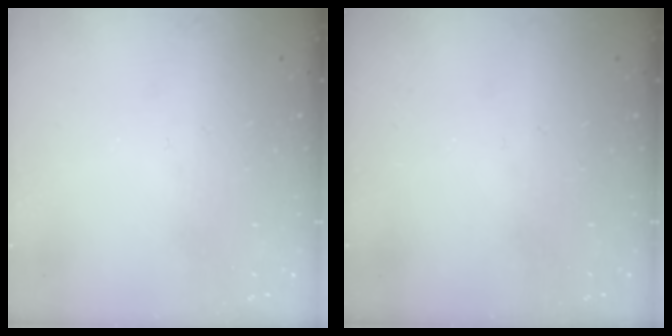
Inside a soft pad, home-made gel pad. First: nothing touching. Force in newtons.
{"total": 0.0}